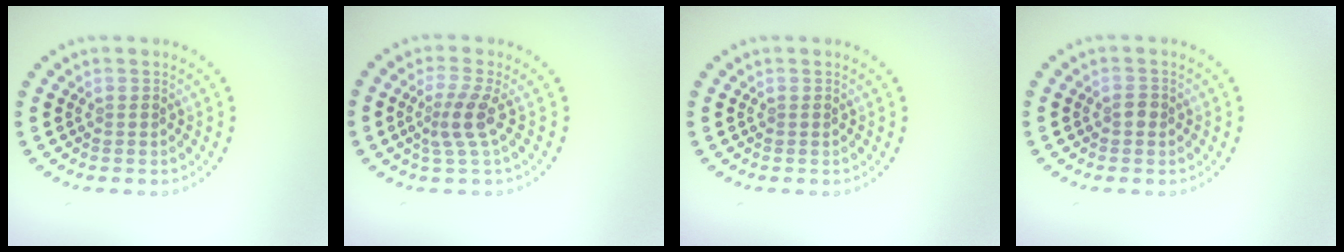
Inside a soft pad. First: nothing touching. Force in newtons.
{"total": 2.5, "press": 1.7, "slide": 1.8}
{"total": 0.0}
{"total": 0.9, "press": 0.9, "slide": 0.1}